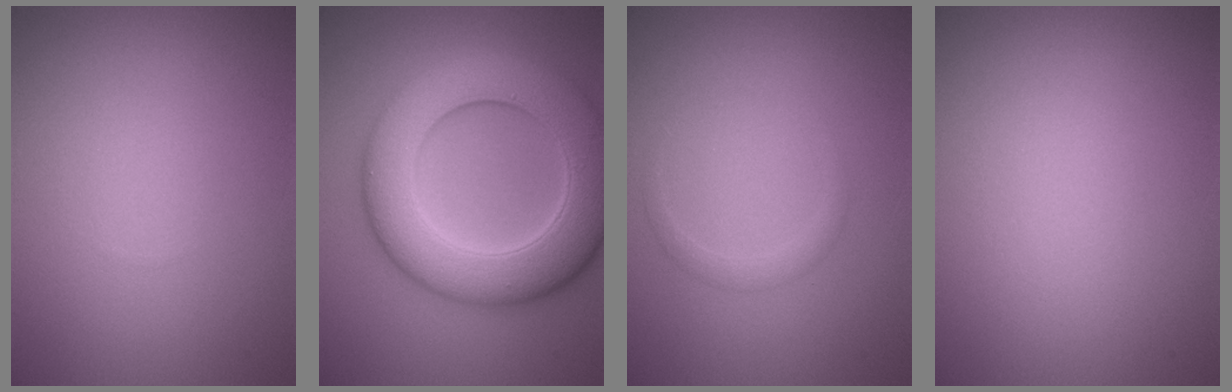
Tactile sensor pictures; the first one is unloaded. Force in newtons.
{"total": 10.3, "press": 10.2, "slide": 0.3}
{"total": 1.0, "press": 1.0, "slide": 0.1}
{"total": 0.0}